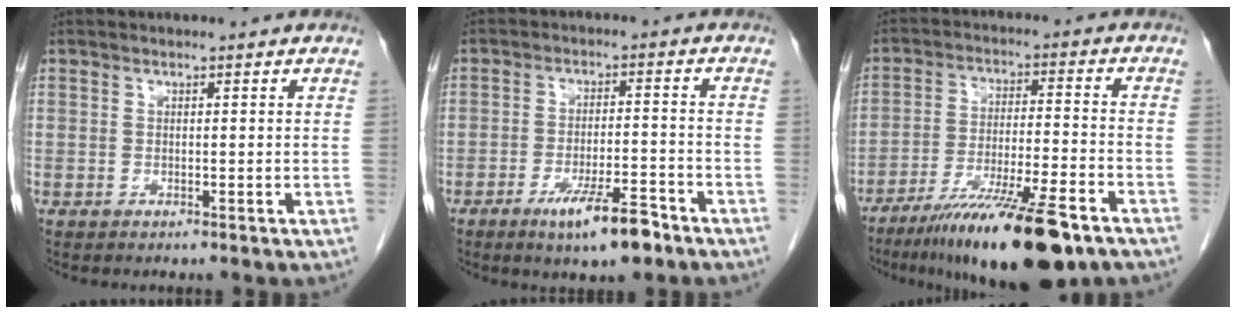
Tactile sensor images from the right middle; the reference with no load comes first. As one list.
[{"total": 7.7, "force": [-5.1, 1.3, 5.7], "torque": [-0.095, -0.008, -0.080]}, {"total": 17.1, "force": [-11.9, 1.8, 12.2], "torque": [-0.180, -0.031, -0.199]}]